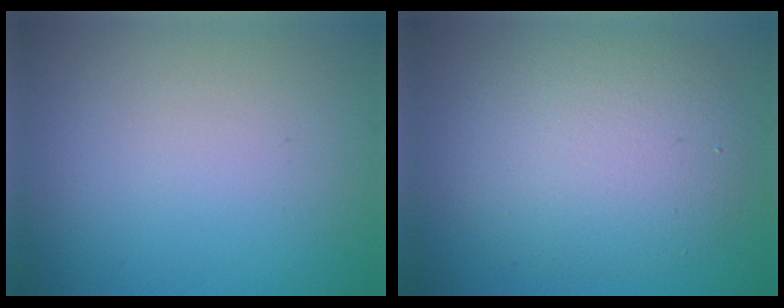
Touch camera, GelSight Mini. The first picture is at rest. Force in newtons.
{"total": 6.4, "press": 6.3, "slide": 0.8}